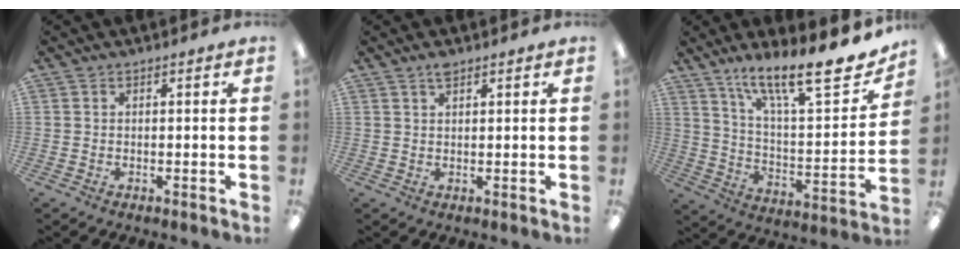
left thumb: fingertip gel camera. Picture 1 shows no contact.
{"total": 2.2, "force": [1.8, 0.6, 1.2], "torque": [-0.019, -0.002, 0.031]}
{"total": 18.9, "force": [14.7, 4.2, 11.1], "torque": [-0.169, -0.108, 0.240]}